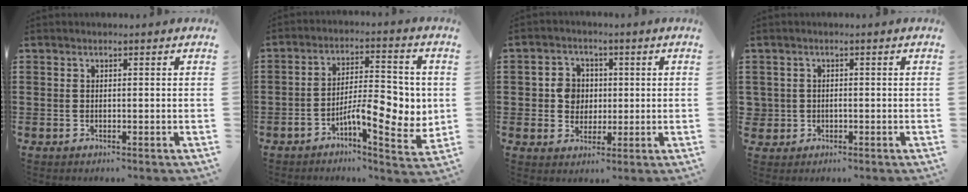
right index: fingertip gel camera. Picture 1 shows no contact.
{"total": 9.4, "force": [-2.4, 3.8, 8.3], "torque": [-0.114, 0.003, -0.040]}
{"total": 4.9, "force": [0.1, 4.5, 1.9], "torque": [-0.054, 0.016, -0.001]}
{"total": 1.4, "force": [-0.4, 1.3, 0.2], "torque": [-0.011, 0.003, -0.011]}